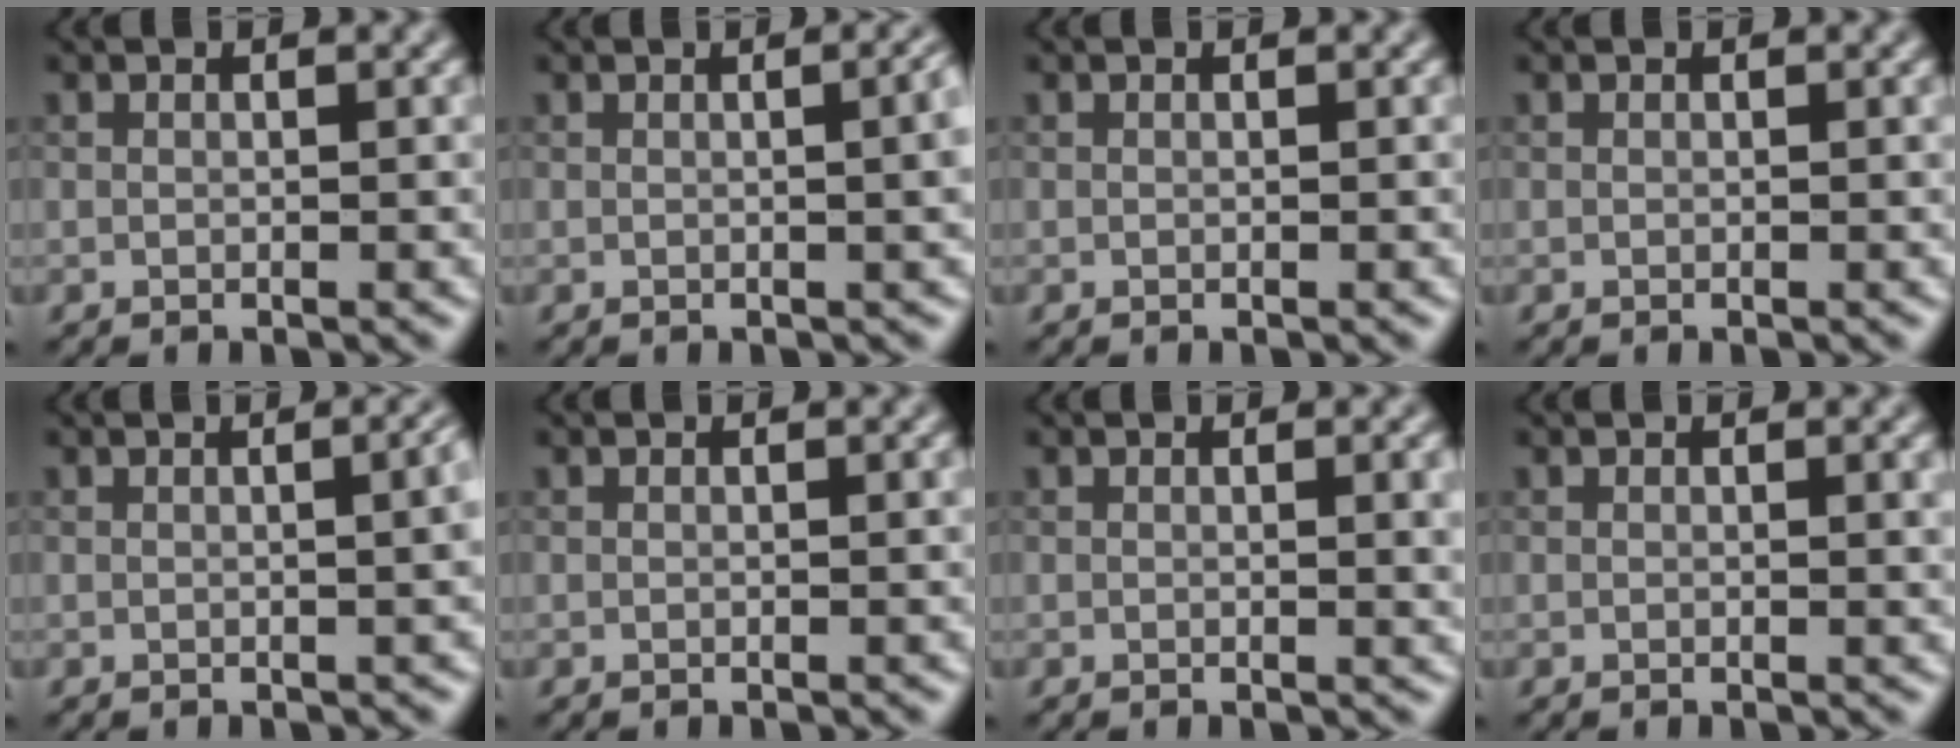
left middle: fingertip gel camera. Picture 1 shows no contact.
{"total": 4.5, "force": [0.3, 2.0, 4.1], "torque": [-0.022, 0.012, 0.002]}
{"total": 0.0}
{"total": 0.0}
{"total": 4.1, "force": [0.2, 1.9, 3.6], "torque": [-0.014, 0.014, 0.002]}
{"total": 0.0}
{"total": 2.2, "force": [0.3, 0.7, 2.1], "torque": [-0.021, 0.001, 0.002]}
{"total": 0.9, "force": [0.3, 0.3, 0.9], "torque": [-0.008, 0.000, 0.002]}